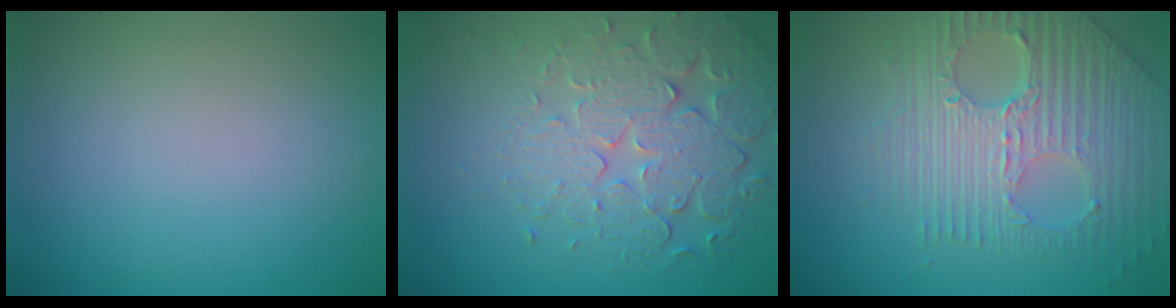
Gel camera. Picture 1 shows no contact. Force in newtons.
{"total": 5.9, "press": 4.8, "slide": 3.4}
{"total": 7.8, "press": 5.2, "slide": 5.8}